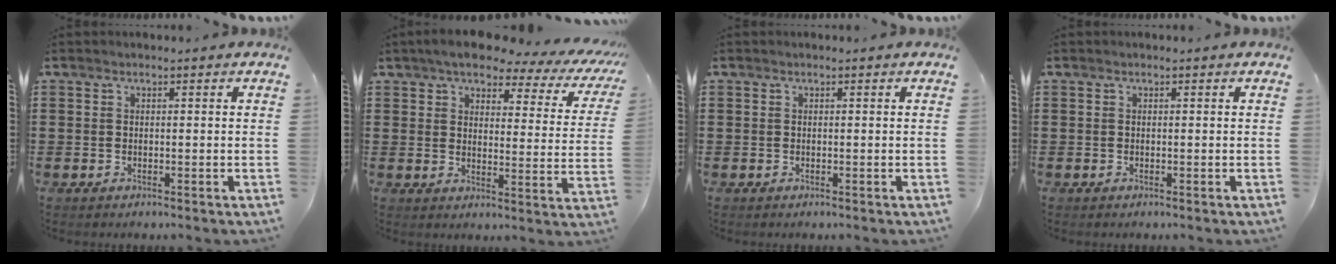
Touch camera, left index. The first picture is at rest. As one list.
[{"total": 5.8, "force": [4.8, 1.4, 2.9], "torque": [-0.073, -0.022, 0.077]}, {"total": 0.0}, {"total": 0.0}]